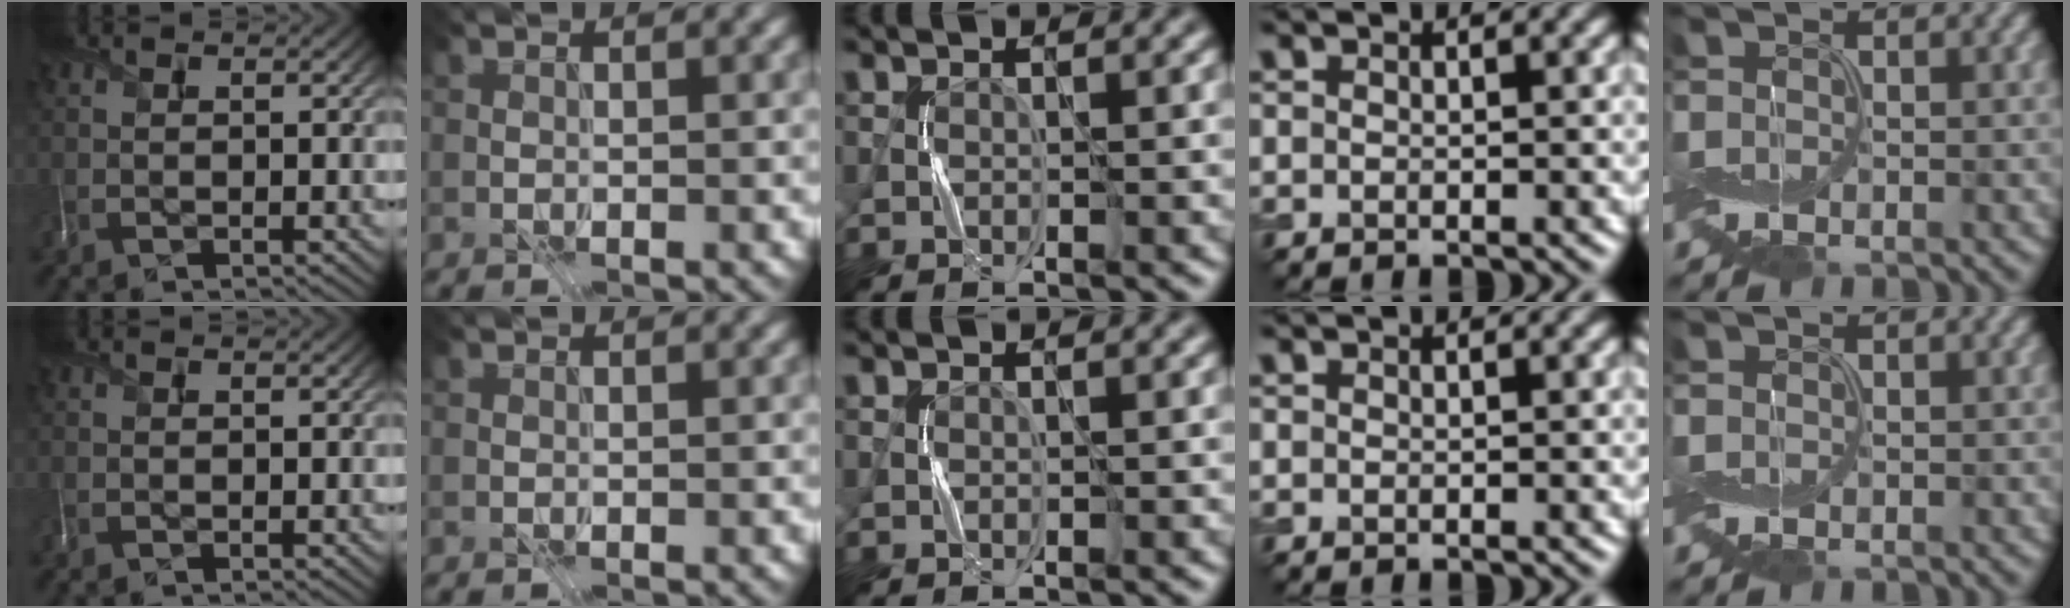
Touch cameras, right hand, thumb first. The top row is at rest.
{}